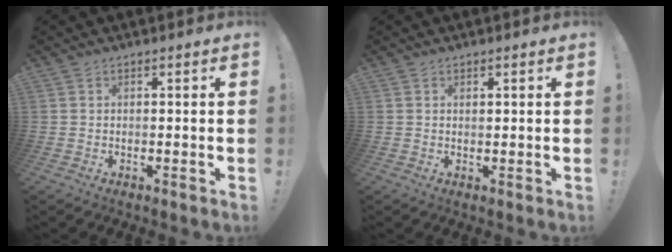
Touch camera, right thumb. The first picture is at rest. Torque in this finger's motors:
{"motor_torque": [-0.32, 0.02, -0.27, 0.20, 0.05]}